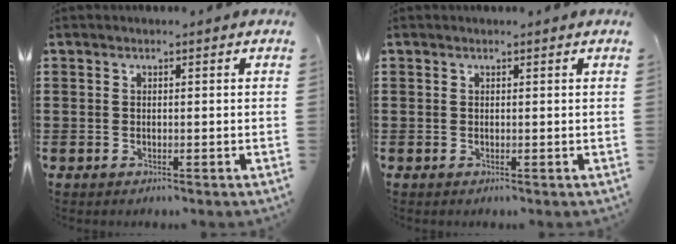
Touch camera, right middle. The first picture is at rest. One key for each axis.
{"total": 0.0}